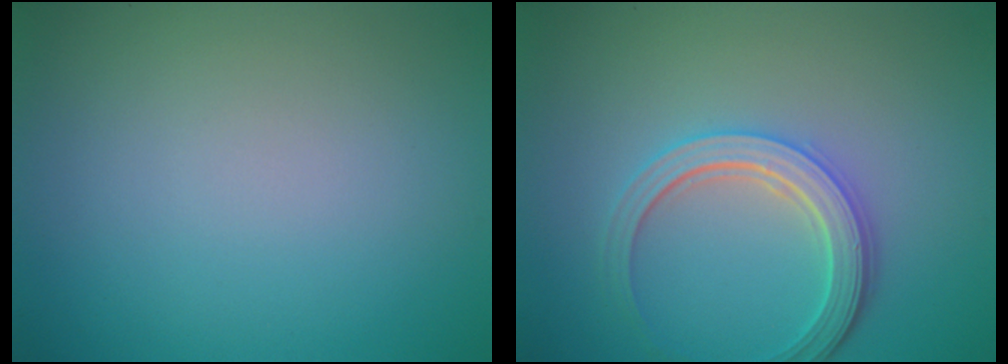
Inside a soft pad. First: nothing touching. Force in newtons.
{"total": 4.2, "press": 3.4, "slide": 2.4}